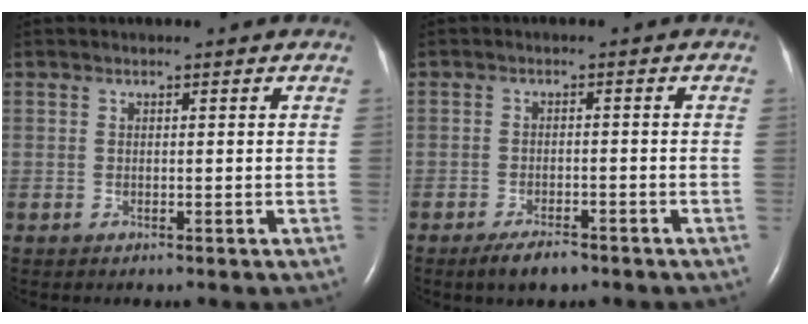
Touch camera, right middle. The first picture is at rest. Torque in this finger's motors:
{"motor_torque": [0.60, -0.39, 0.01, 0.01]}